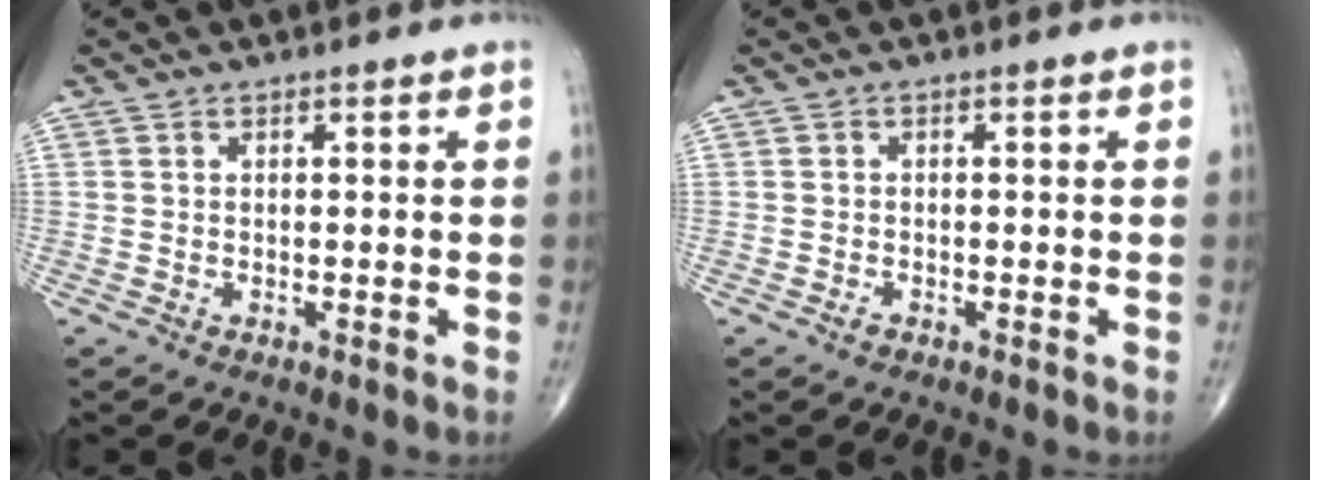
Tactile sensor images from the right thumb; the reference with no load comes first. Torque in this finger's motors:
{"motor_torque": [-0.28, -0.17, -0.07, 0.00, 0.00]}